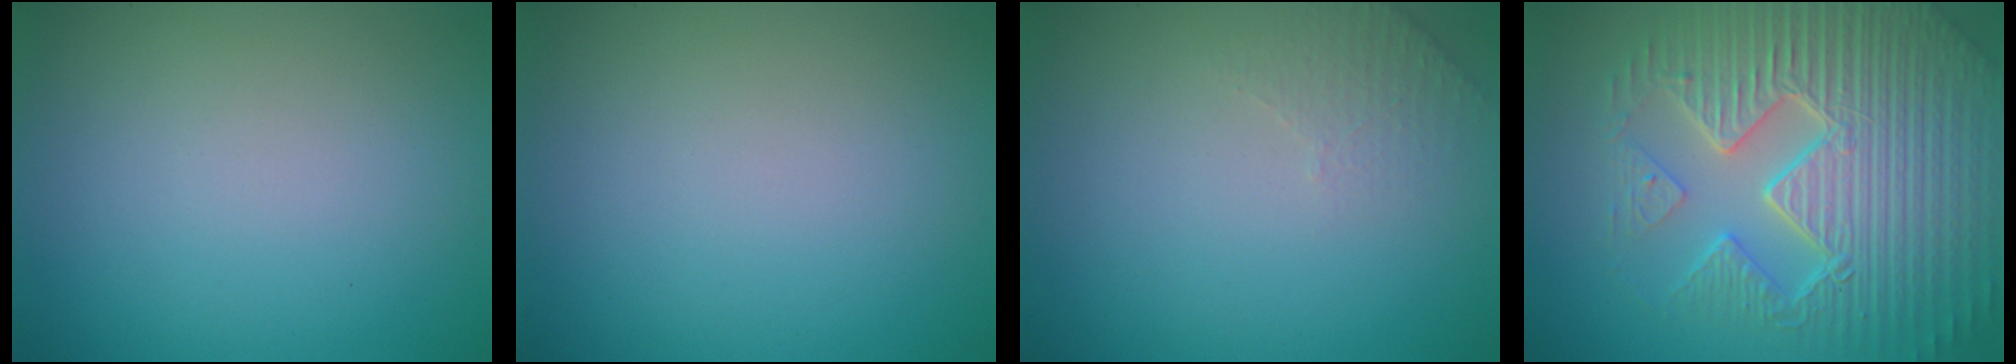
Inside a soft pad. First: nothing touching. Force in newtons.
{"total": 0.0}
{"total": 1.6, "press": 1.5, "slide": 0.4}
{"total": 9.8, "press": 6.9, "slide": 7.0}